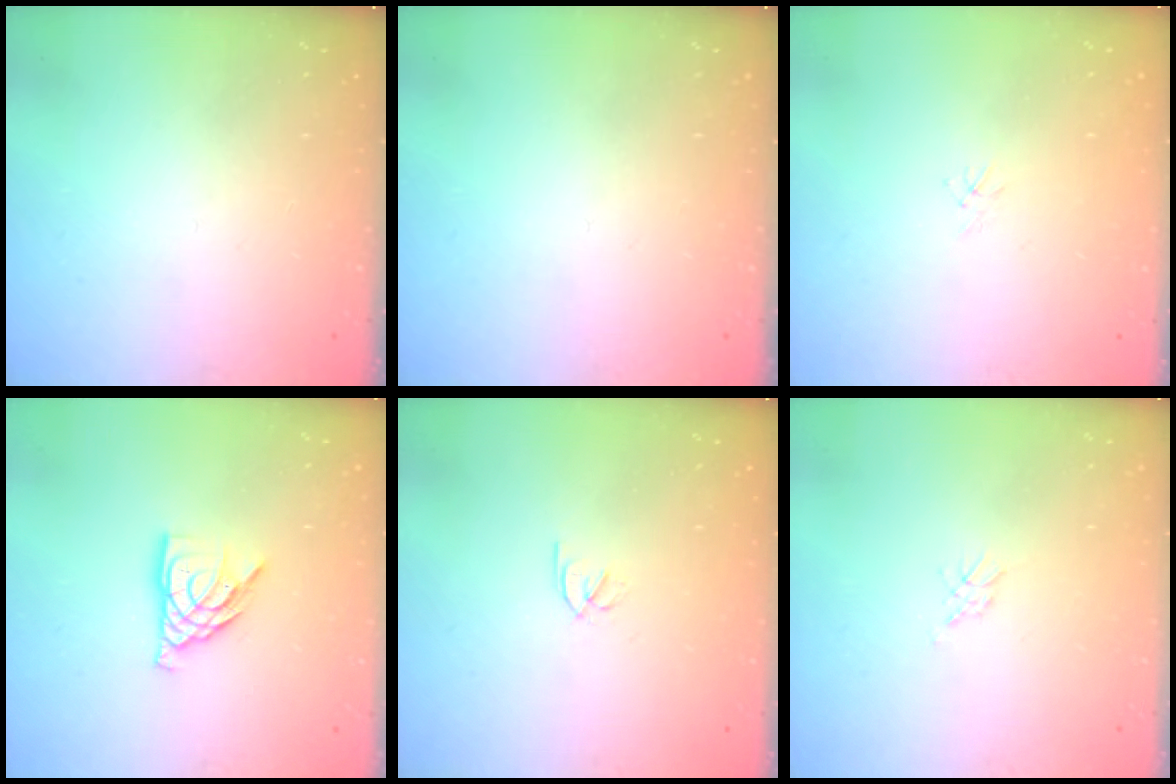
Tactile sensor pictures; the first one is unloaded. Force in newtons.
{"total": 0.0}
{"total": 1.1, "press": 1.0, "slide": 0.3}
{"total": 9.1, "press": 9.1, "slide": 0.8}
{"total": 1.8, "press": 1.7, "slide": 0.5}
{"total": 2.1, "press": 2.1, "slide": 0.5}